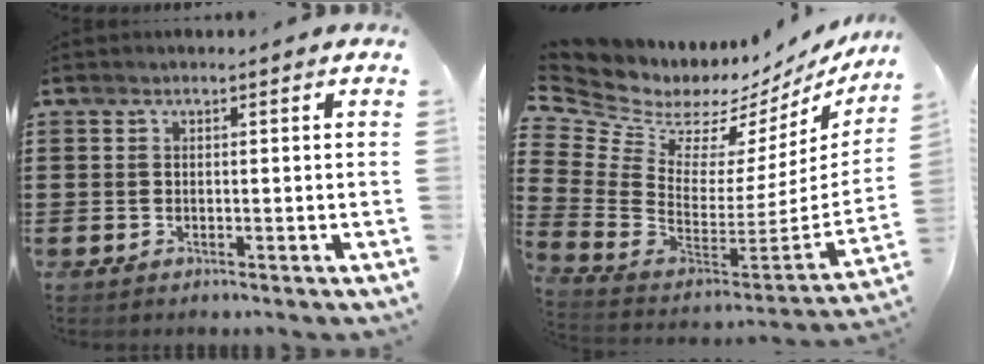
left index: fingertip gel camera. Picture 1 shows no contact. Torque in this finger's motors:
{"motor_torque": [0.00, 0.00, 0.02, -0.04]}